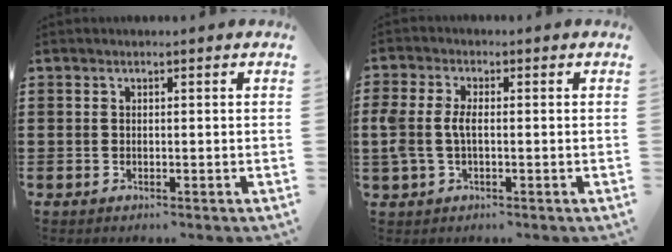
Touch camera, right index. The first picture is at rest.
{"total": 3.9, "force": [-0.4, 2.1, 3.2], "torque": [-0.093, -0.007, -0.016]}